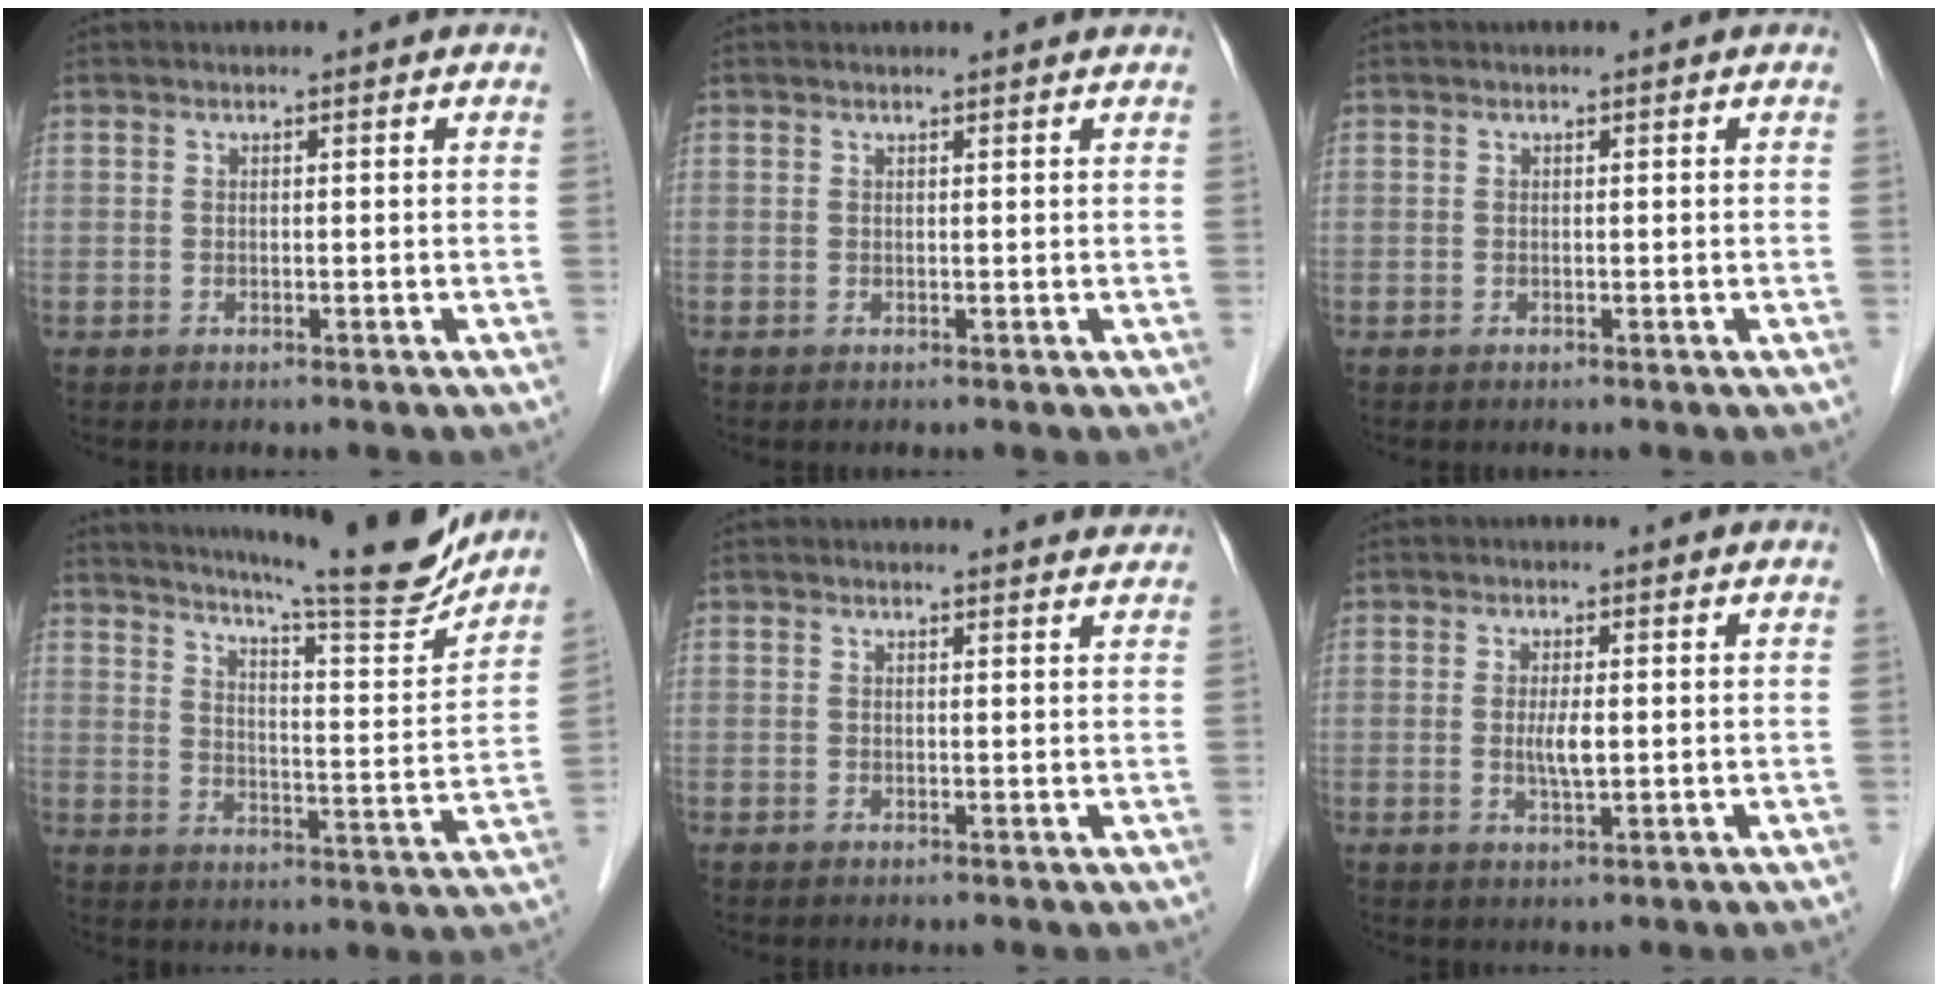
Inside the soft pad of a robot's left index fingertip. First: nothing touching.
{"total": 2.0, "force": [1.9, 0.2, 0.3], "torque": [-0.011, 0.006, 0.020]}
{"total": 0.0}
{"total": 19.2, "force": [17.4, 0.6, 8.2], "torque": [-0.133, -0.045, 0.232]}
{"total": 4.5, "force": [4.4, 0.4, 0.4], "torque": [-0.007, -0.002, 0.036]}
{"total": 2.8, "force": [0.1, 0.5, 2.8], "torque": [-0.057, -0.005, 0.004]}